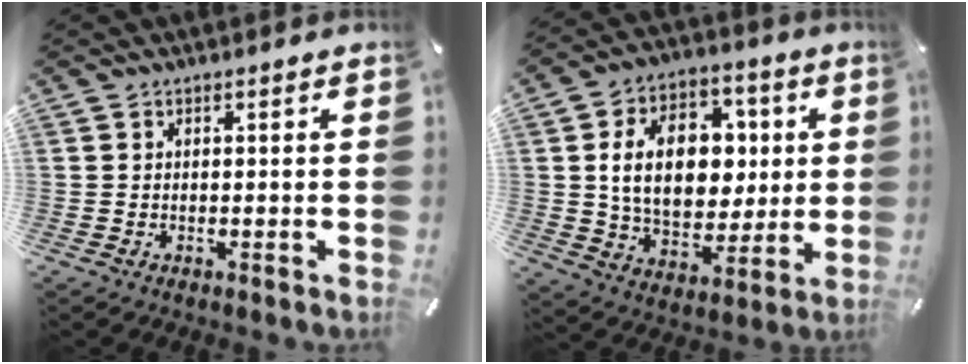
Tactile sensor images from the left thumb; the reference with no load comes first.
{"total": 17.6, "force": [2.6, 12.8, 11.7], "torque": [-0.198, 0.005, 0.050]}